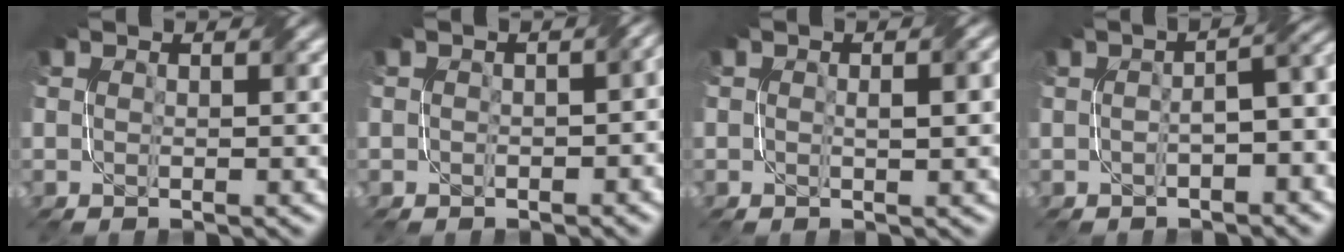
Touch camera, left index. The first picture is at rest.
{"total": 3.4, "force": [-0.2, 2.0, 2.7], "torque": [-0.013, 0.000, 0.003]}
{"total": 2.3, "force": [0.0, 0.7, 2.2], "torque": [-0.034, 0.003, 0.000]}
{"total": 5.3, "force": [-0.6, 2.0, 4.9], "torque": [-0.053, 0.010, -0.008]}